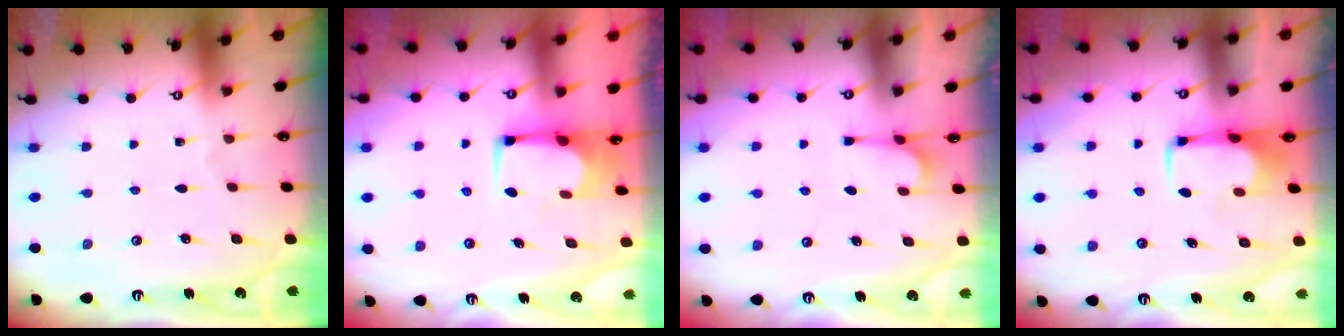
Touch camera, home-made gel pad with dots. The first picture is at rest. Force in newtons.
{"total": 2.5, "press": 2.5, "slide": 0.1}
{"total": 2.8, "press": 2.7, "slide": 0.8}
{"total": 1.9, "press": 1.8, "slide": 0.4}